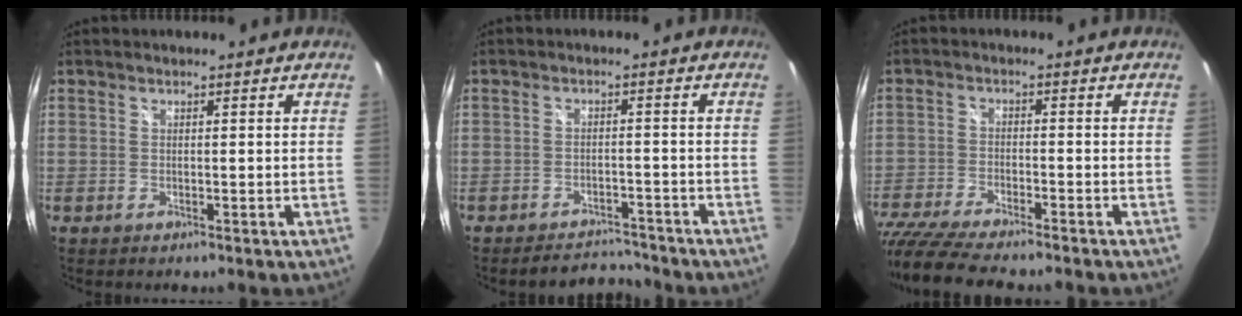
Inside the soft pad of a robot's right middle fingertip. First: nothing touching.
{"total": 5.7, "force": [-5.4, 1.4, 0.7], "torque": [-0.020, 0.007, -0.076]}
{"total": 13.7, "force": [-11.8, 2.2, 6.8], "torque": [-0.158, -0.042, -0.207]}